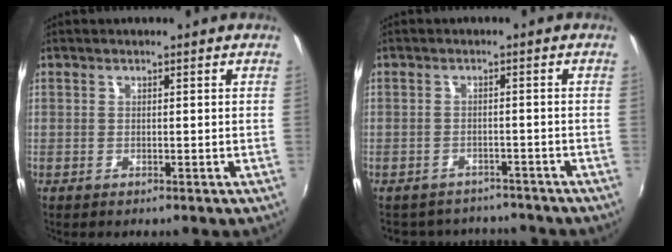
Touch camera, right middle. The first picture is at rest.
{"total": 9.3, "force": [-8.2, 3.8, 2.0], "torque": [-0.052, 0.001, -0.112]}